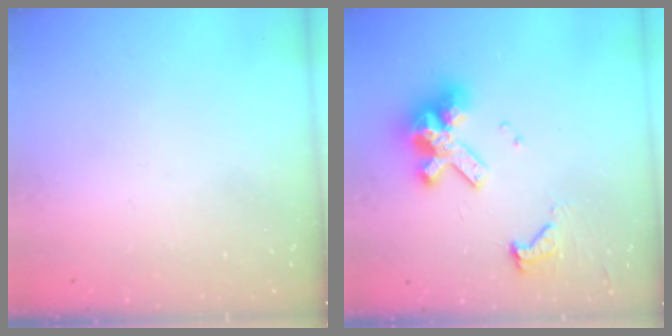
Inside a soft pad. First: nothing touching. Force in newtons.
{"total": 14.4, "press": 14.4, "slide": 1.3}